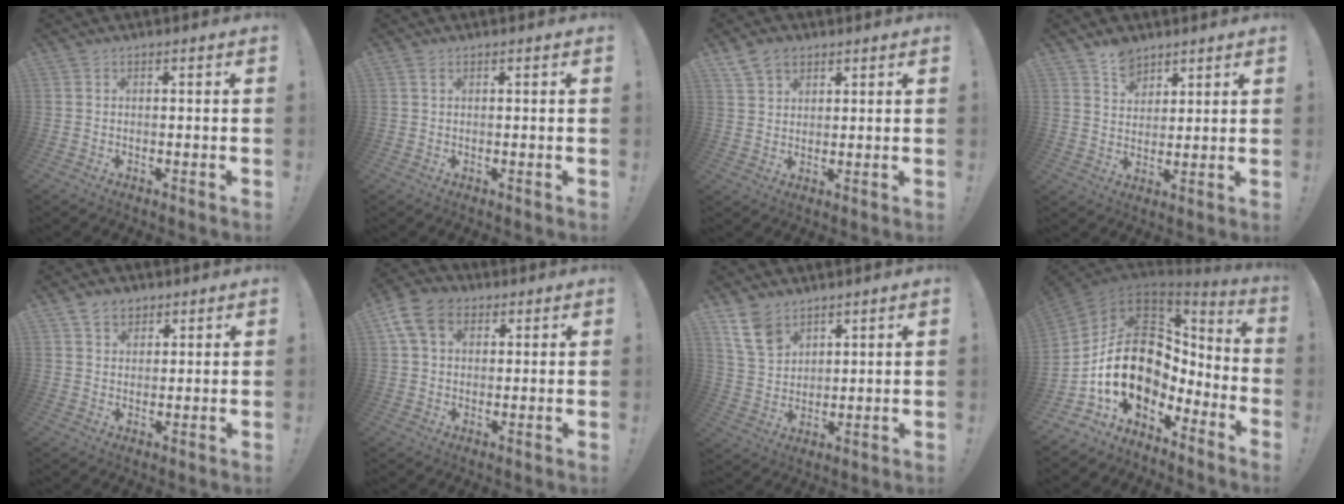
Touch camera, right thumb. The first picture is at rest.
{"total": 1.2, "force": [0.6, 0.5, 0.9], "torque": [-0.015, 0.000, 0.010]}
{"total": 6.4, "force": [4.2, 4.3, 2.2], "torque": [-0.036, -0.013, 0.081]}
{"total": 6.9, "force": [5.3, 4.1, 1.7], "torque": [-0.021, -0.037, 0.099]}
{"total": 5.3, "force": [3.4, 3.7, 1.4], "torque": [-0.021, -0.009, 0.064]}
{"total": 11.3, "force": [4.6, 8.0, 6.5], "torque": [-0.118, -0.006, 0.093]}
{"total": 10.9, "force": [7.1, 6.7, 4.8], "torque": [-0.090, -0.033, 0.142]}
{"total": 20.9, "force": [-0.2, 14.9, 14.6], "torque": [-0.263, -0.006, 0.029]}